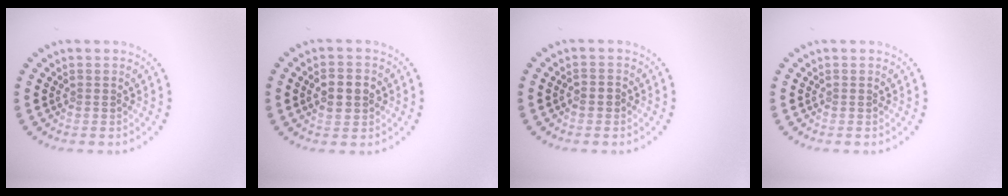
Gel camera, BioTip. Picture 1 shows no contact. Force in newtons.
{"total": 3.0, "press": 3.0, "slide": 0.1}
{"total": 1.1, "press": 1.0, "slide": 0.5}
{"total": 0.0}